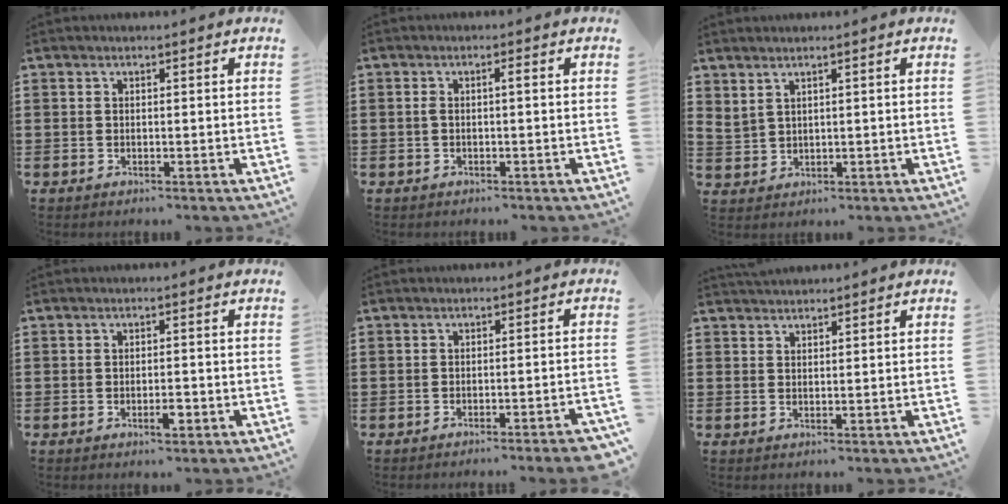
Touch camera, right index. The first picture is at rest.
{"total": 1.4, "force": [-0.2, 0.2, 1.4], "torque": [-0.034, -0.001, -0.008]}
{"total": 1.7, "force": [1.5, 0.6, 0.5], "torque": [-0.016, 0.002, 0.030]}
{"total": 2.3, "force": [-1.1, 0.7, 1.9], "torque": [-0.033, 0.001, -0.020]}
{"total": 2.8, "force": [-2.3, -0.4, 1.4], "torque": [-0.021, -0.003, -0.045]}
{"total": 1.2, "force": [1.2, 0.1, -0.2], "torque": [0.001, -0.001, 0.024]}